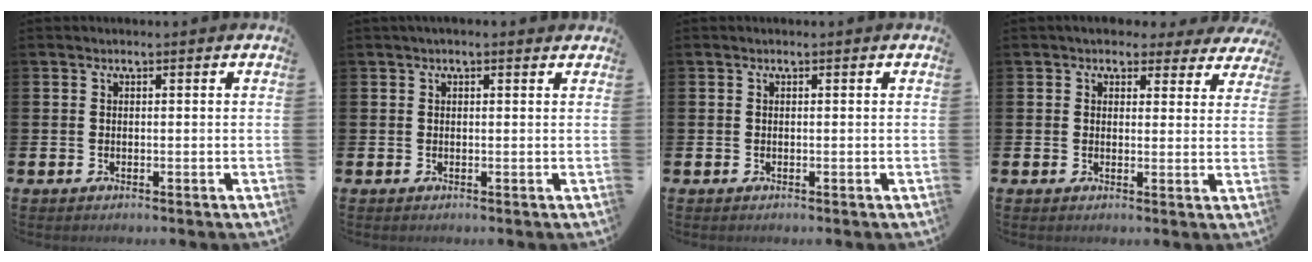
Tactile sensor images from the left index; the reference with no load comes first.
{"total": 0.7, "force": [0.4, 0.2, 0.5], "torque": [-0.001, 0.000, 0.004]}
{"total": 0.0}
{"total": 3.5, "force": [3.0, 1.7, 0.5], "torque": [-0.011, -0.014, 0.050]}